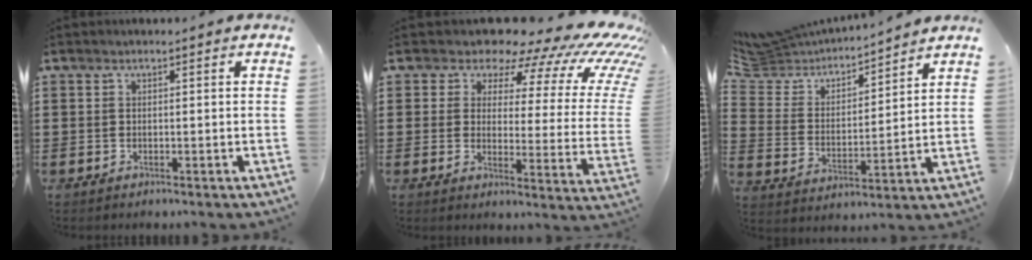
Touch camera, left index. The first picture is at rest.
{"total": 11.2, "force": [9.0, 3.5, 5.6], "torque": [-0.102, -0.071, 0.148]}
{"total": 4.9, "force": [4.6, 1.5, 0.1], "torque": [-0.045, -0.037, 0.072]}